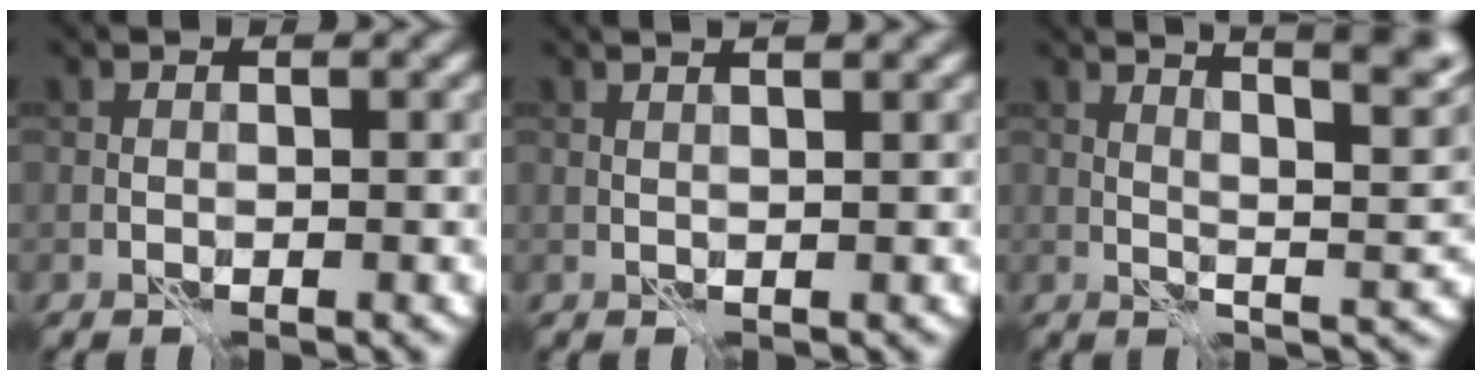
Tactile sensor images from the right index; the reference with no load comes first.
{"total": 3.9, "force": [2.4, 1.4, 2.7], "torque": [-0.025, 0.033, 0.006]}
{"total": 10.4, "force": [6.6, 2.5, 7.6], "torque": [-0.077, 0.029, 0.066]}